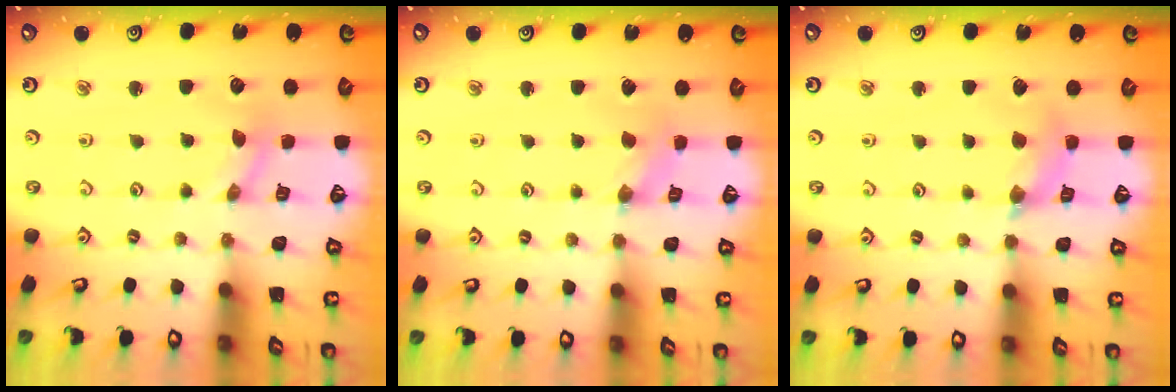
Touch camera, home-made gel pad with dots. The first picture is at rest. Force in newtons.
{"total": 0.0}
{"total": 5.7, "press": 5.7, "slide": 0.6}